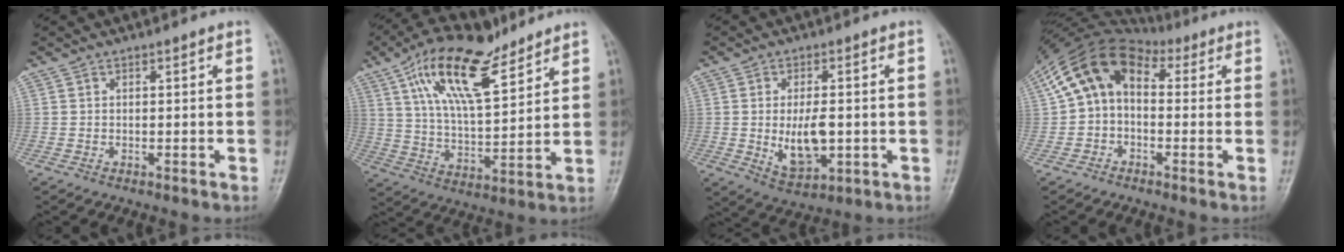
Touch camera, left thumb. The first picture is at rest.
{"total": 16.9, "force": [9.8, 6.8, 11.9], "torque": [-0.192, -0.033, 0.181]}
{"total": 9.0, "force": [-1.0, 4.7, 7.6], "torque": [-0.121, -0.006, -0.006]}
{"total": 11.5, "force": [1.5, 7.9, 8.2], "torque": [-0.144, 0.045, 0.012]}